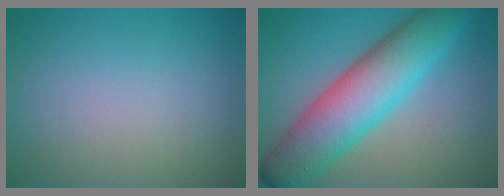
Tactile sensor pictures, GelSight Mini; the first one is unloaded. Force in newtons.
{"total": 10.2, "press": 10.2, "slide": 0.1}